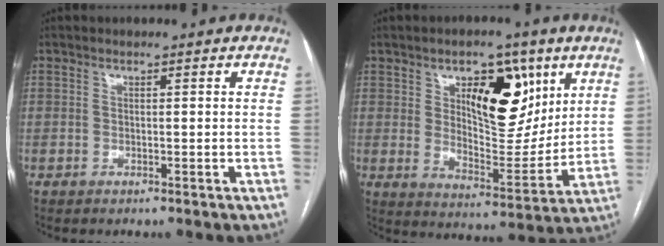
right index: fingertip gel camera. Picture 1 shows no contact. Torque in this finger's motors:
{"motor_torque": [0.46, 0.26, 0.36, 0.13]}